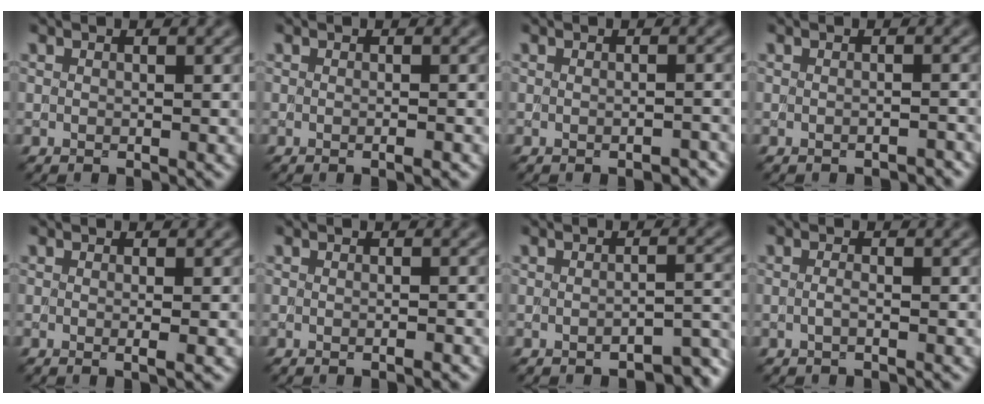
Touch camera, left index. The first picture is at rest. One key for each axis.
{"total": 1.4, "fx": -0.2, "fy": 0.5, "fz": 1.2, "tx": -0.010, "ty": -0.004, "tz": -0.008}
{"total": 1.6, "fx": -1.0, "fy": 0.5, "fz": 1.2, "tx": -0.004, "ty": 0.003, "tz": -0.017}
{"total": 1.6, "fx": -1.4, "fy": 0.4, "fz": 0.8, "tx": 0.001, "ty": 0.005, "tz": -0.021}
{"total": 1.6, "fx": 0.0, "fy": 0.5, "fz": 1.5, "tx": -0.020, "ty": -0.004, "tz": -0.006}
{"total": 1.2, "fx": -0.2, "fy": 0.4, "fz": 1.1, "tx": -0.012, "ty": -0.004, "tz": -0.009}
{"total": 3.0, "fx": -2.4, "fy": 0.6, "fz": 1.7, "tx": -0.022, "ty": 0.004, "tz": -0.031}
{"total": 0.7, "fx": -0.1, "fy": 0.2, "fz": 0.7, "tx": -0.015, "ty": -0.003, "tz": -0.005}